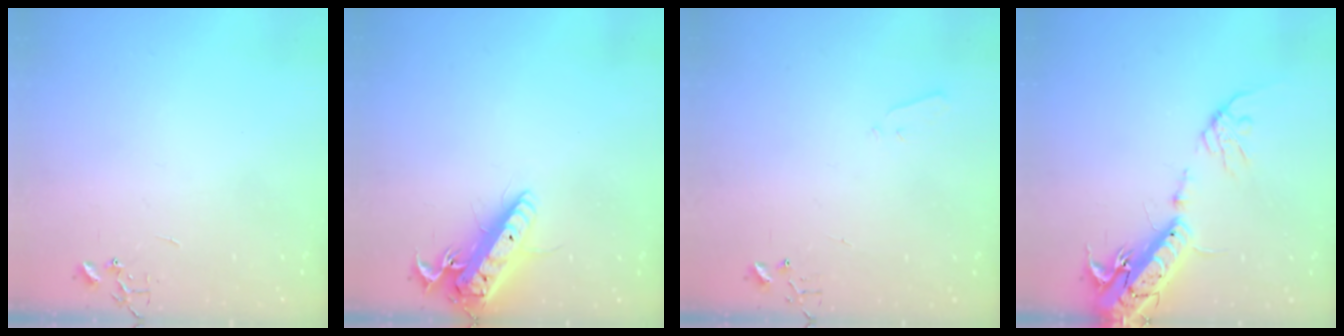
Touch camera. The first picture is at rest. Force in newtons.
{"total": 16.4, "press": 16.1, "slide": 3.0}
{"total": 3.4, "press": 3.3, "slide": 0.5}
{"total": 18.1, "press": 17.7, "slide": 3.8}